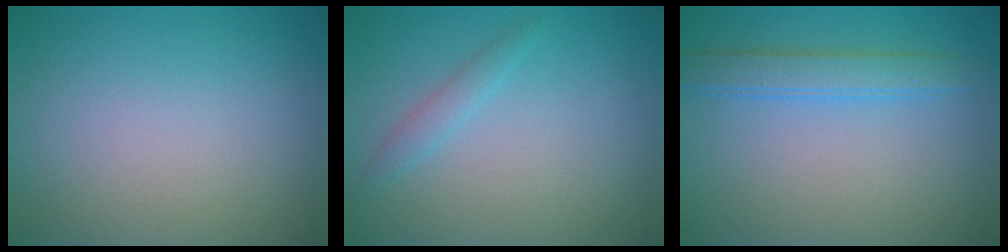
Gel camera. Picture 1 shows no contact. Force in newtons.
{"total": 1.3, "press": 1.3, "slide": 0.0}
{"total": 2.0, "press": 2.0, "slide": 0.1}